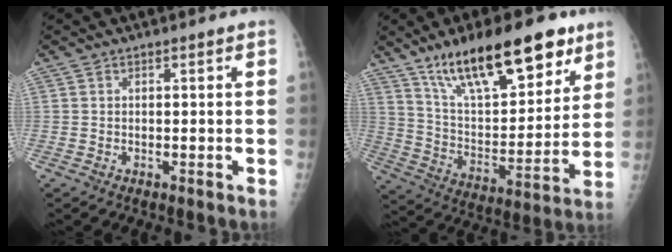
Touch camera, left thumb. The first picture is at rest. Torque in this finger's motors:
{"motor_torque": [0.70, 1.03, 1.30, -1.47, 0.40]}